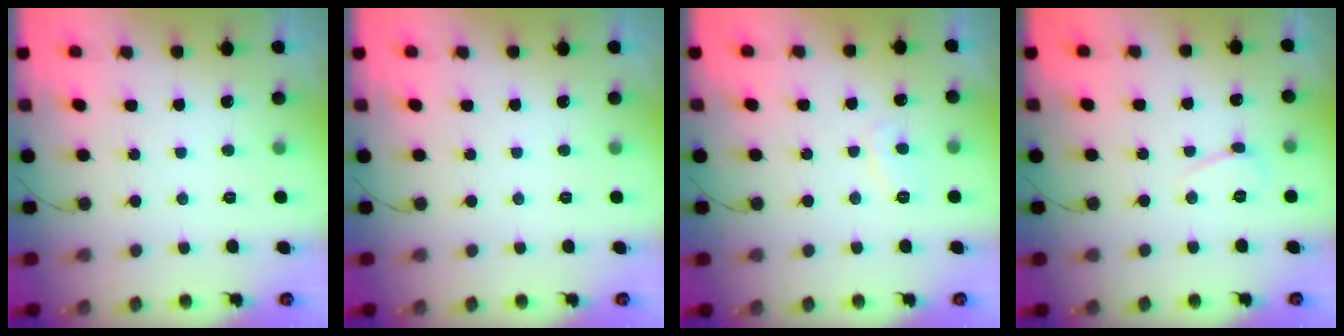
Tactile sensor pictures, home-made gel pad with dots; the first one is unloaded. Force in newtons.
{"total": 0.0}
{"total": 2.9, "press": 2.9, "slide": 0.1}
{"total": 4.0, "press": 3.9, "slide": 0.5}